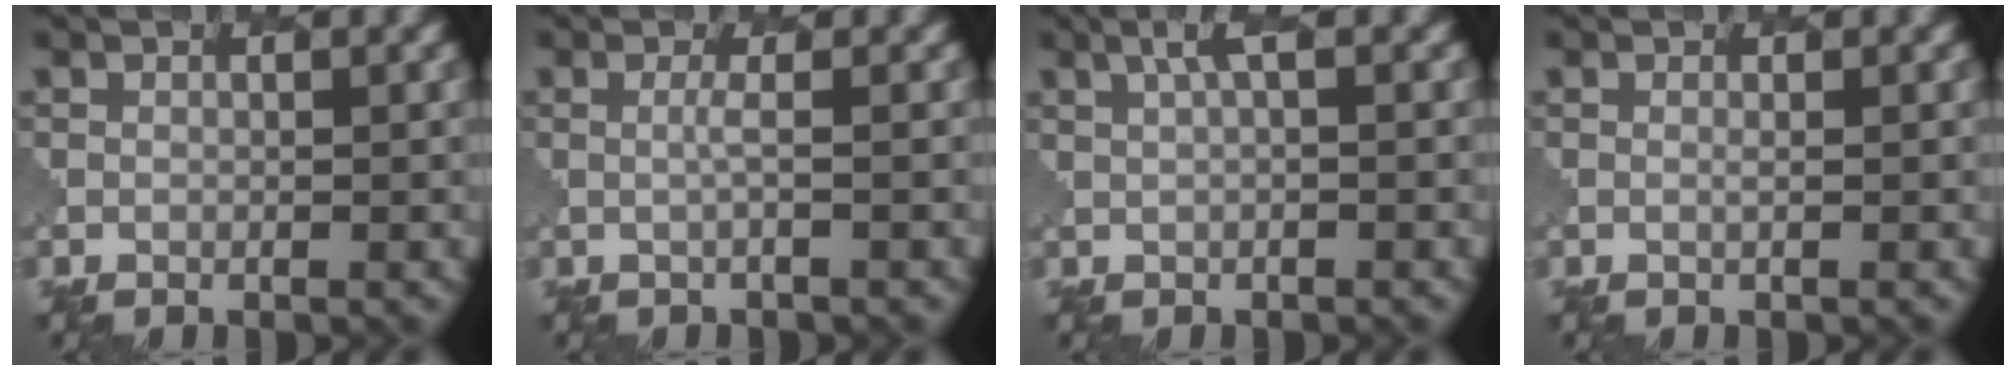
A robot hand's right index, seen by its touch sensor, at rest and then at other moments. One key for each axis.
{"total": 1.1, "fx": 0.3, "fy": 0.2, "fz": 1.0, "tx": -0.016, "ty": -0.003, "tz": 0.000}
{"total": 2.2, "fx": 0.8, "fy": 0.5, "fz": 2.0, "tx": -0.031, "ty": 0.003, "tz": 0.015}
{"total": 0.6, "fx": 0.3, "fy": 0.2, "fz": 0.5, "tx": -0.006, "ty": -0.005, "tz": 0.001}